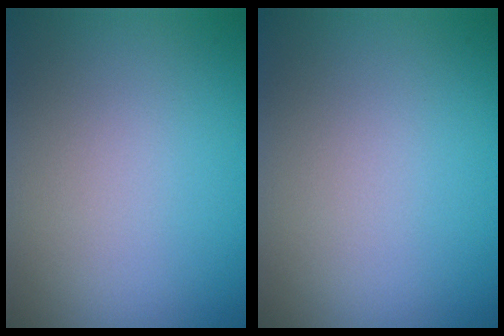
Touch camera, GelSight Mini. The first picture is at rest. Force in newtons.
{"total": 0.0}